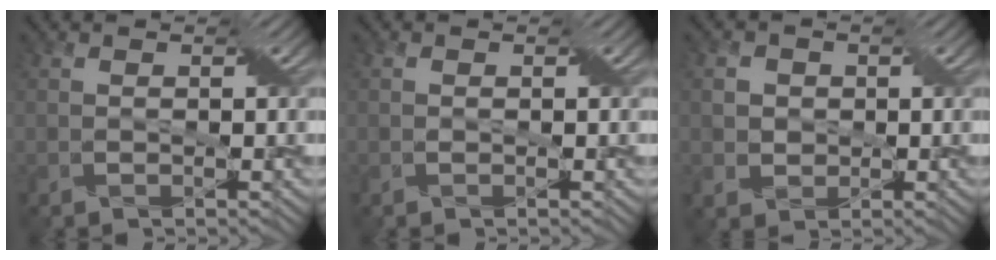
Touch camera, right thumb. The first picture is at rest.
{"total": 0.0}
{"total": 3.1, "force": [0.6, 3.0, 0.7], "torque": [-0.024, 0.005, 0.006]}